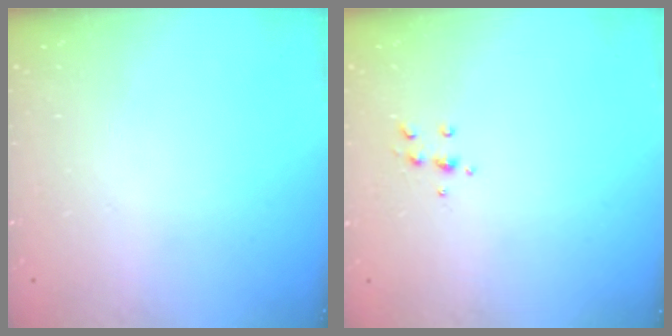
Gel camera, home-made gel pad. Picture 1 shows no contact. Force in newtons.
{"total": 5.8, "press": 5.7, "slide": 0.8}